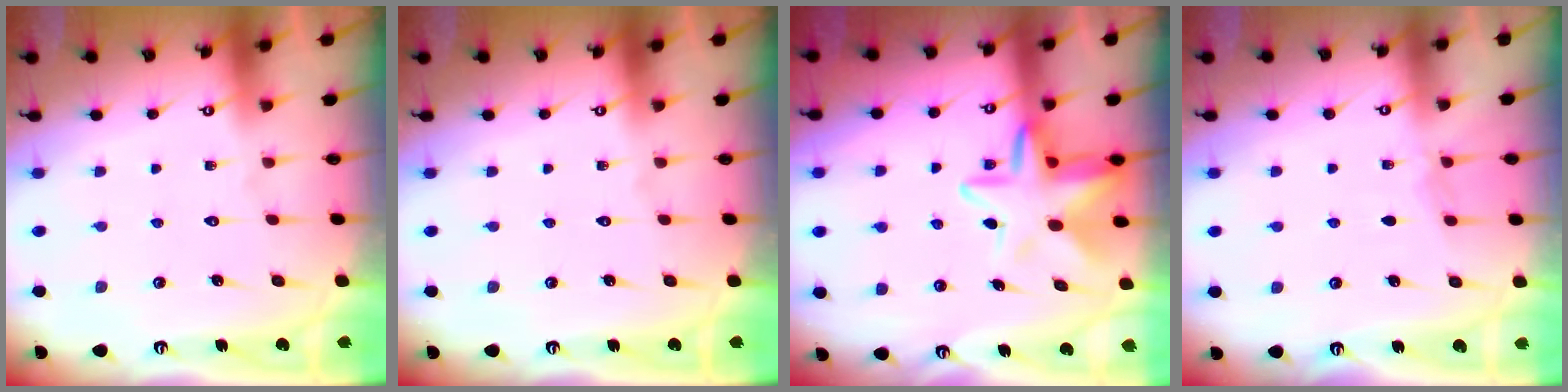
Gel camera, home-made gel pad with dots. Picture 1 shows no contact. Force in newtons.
{"total": 0.0}
{"total": 12.6, "press": 12.5, "slide": 1.5}
{"total": 3.2, "press": 3.2, "slide": 0.5}